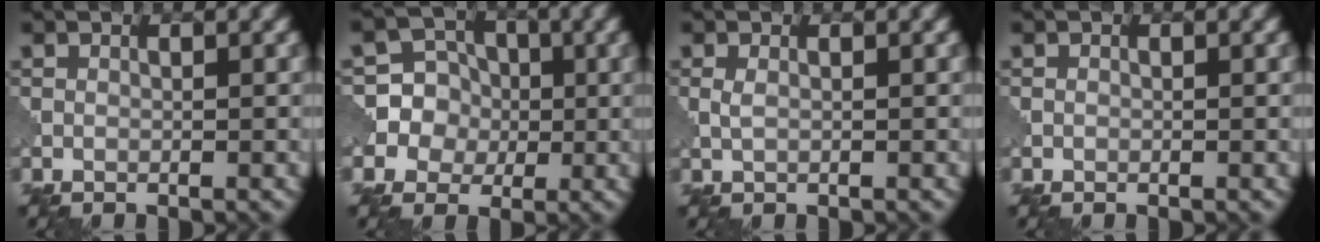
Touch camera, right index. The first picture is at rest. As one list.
[{"total": 8.5, "force": [-0.3, 8.2, 2.1], "torque": [-0.054, 0.027, -0.023]}, {"total": 1.0, "force": [0.2, 0.5, 0.8], "torque": [-0.021, 0.000, 0.005]}, {"total": 0.0}]